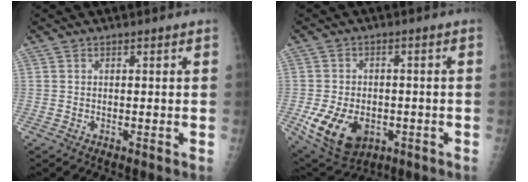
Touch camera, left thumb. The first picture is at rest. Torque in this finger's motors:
{"motor_torque": [-0.63, 1.53, 0.40, -0.10, 0.21]}